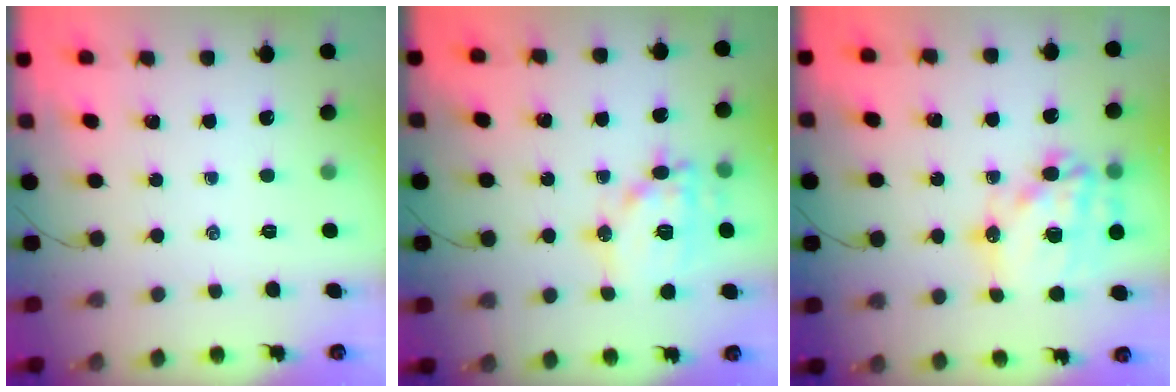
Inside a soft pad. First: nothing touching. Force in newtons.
{"total": 14.6, "press": 14.5, "slide": 1.9}
{"total": 20.4, "press": 20.0, "slide": 4.2}